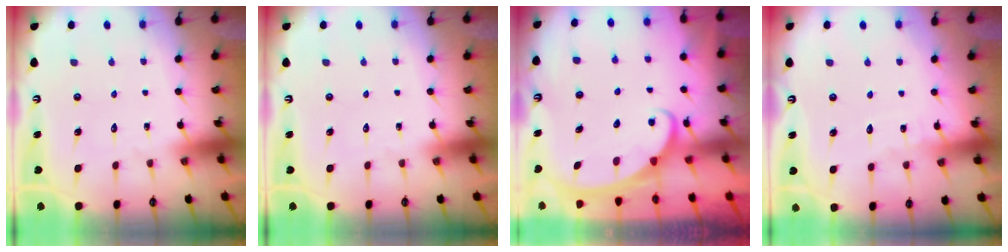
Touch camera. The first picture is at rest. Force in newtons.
{"total": 0.0}
{"total": 2.4, "press": 2.4, "slide": 0.3}
{"total": 3.0, "press": 3.0, "slide": 0.3}